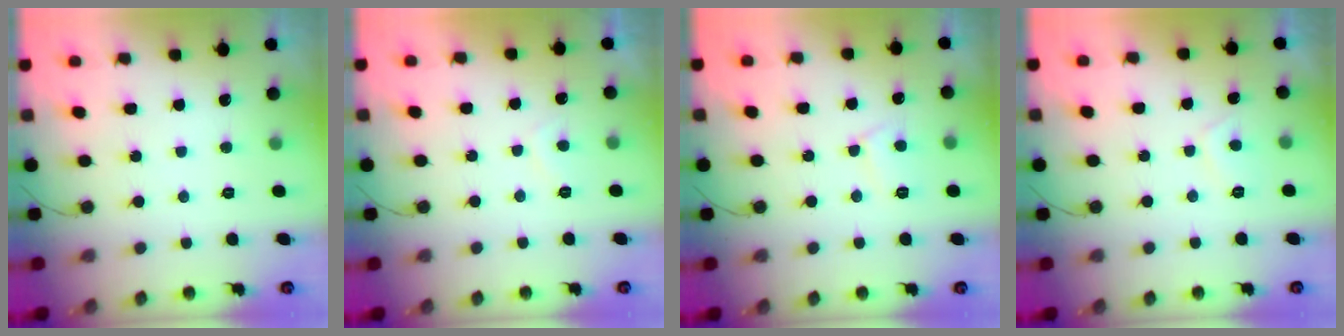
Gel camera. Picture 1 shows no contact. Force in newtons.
{"total": 1.6, "press": 1.5, "slide": 0.6}
{"total": 5.5, "press": 5.5, "slide": 0.4}
{"total": 1.9, "press": 1.8, "slide": 0.7}